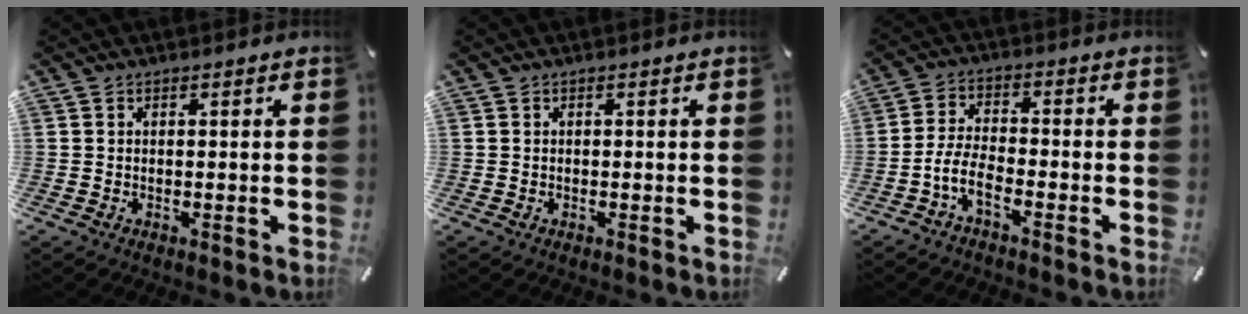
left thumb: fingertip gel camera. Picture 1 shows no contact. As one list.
[{"total": 0.0}, {"total": 6.3, "force": [-3.4, 2.8, 4.5], "torque": [-0.102, 0.006, -0.065]}]